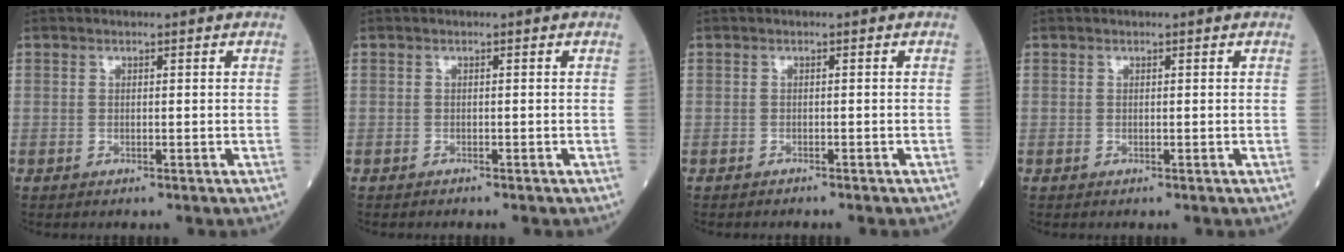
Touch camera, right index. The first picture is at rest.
{"total": 1.5, "force": [-1.3, 0.4, 0.5], "torque": [-0.014, -0.003, -0.015]}
{"total": 2.6, "force": [-2.3, 0.6, 1.0], "torque": [-0.021, -0.003, -0.024]}
{"total": 0.0}